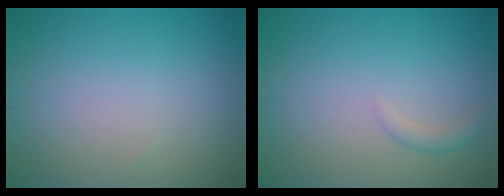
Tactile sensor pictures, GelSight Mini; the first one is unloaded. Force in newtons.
{"total": 1.0, "press": 1.0, "slide": 0.0}